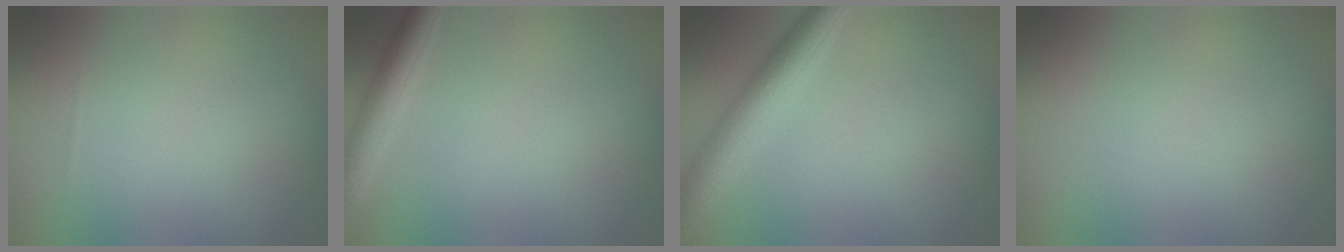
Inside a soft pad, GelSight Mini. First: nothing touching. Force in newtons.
{"total": 3.0, "press": 3.0, "slide": 0.2}
{"total": 4.8, "press": 4.8, "slide": 0.1}
{"total": 0.0}